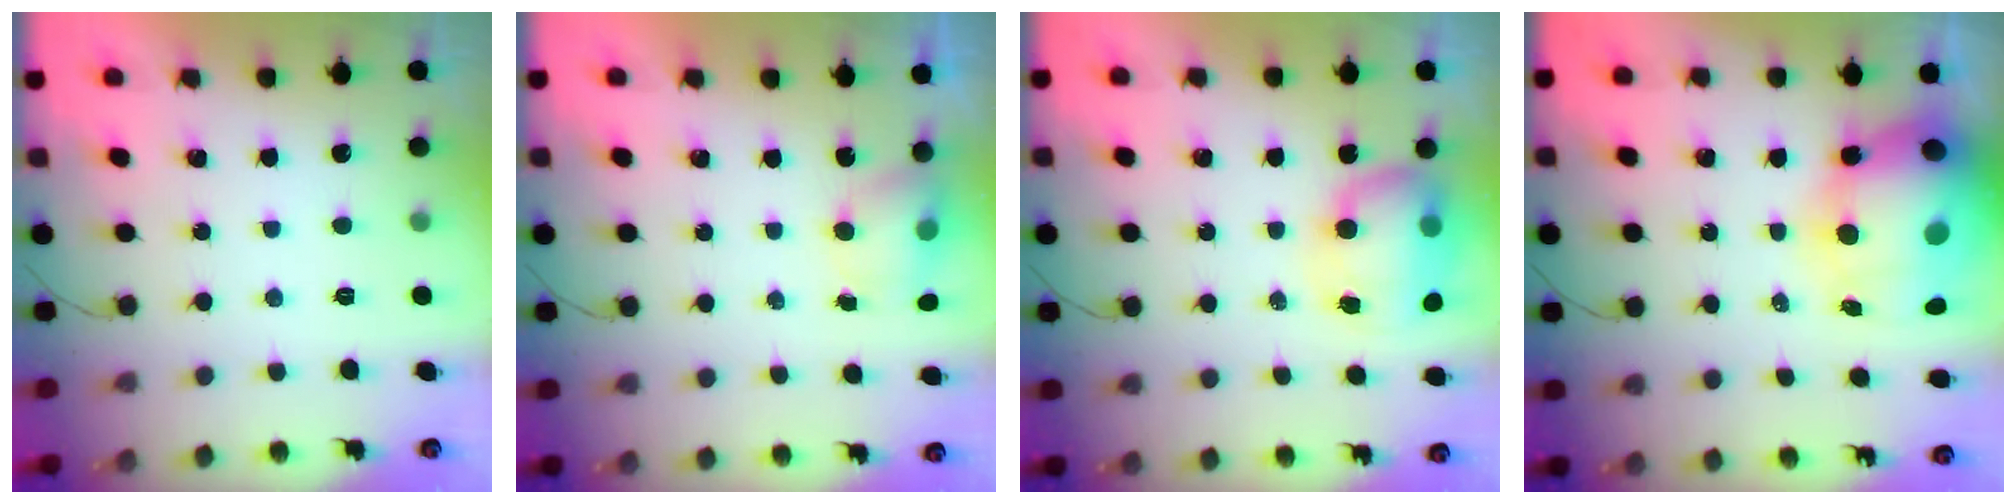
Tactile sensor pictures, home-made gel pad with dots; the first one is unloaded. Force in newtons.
{"total": 4.6, "press": 4.5, "slide": 0.4}
{"total": 9.1, "press": 8.9, "slide": 1.8}
{"total": 19.7, "press": 19.2, "slide": 4.4}